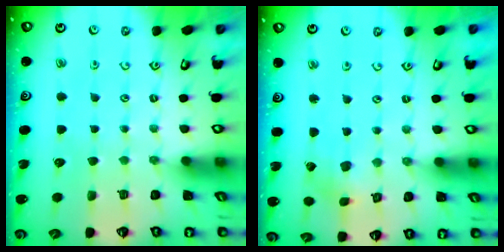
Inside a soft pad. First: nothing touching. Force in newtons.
{"total": 2.2, "press": 2.2, "slide": 0.1}